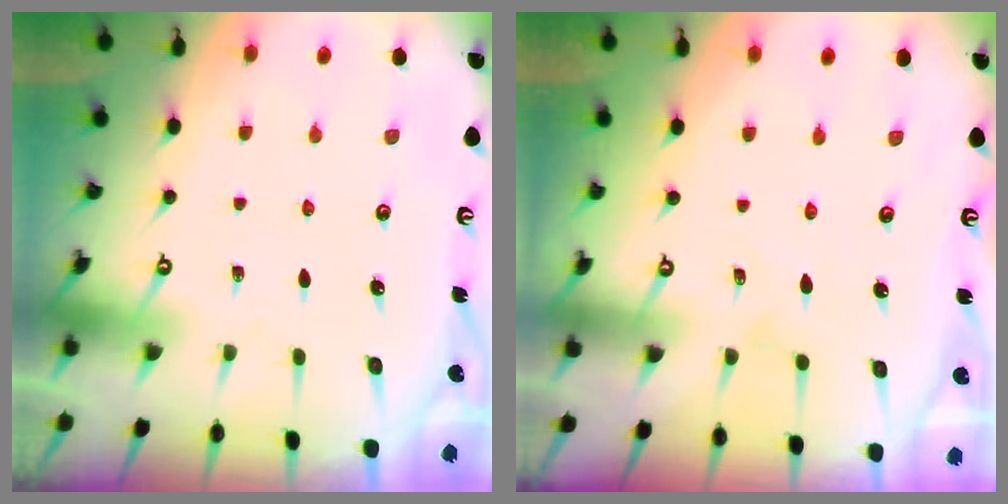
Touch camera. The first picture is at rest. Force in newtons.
{"total": 0.5, "press": 0.5, "slide": 0.1}